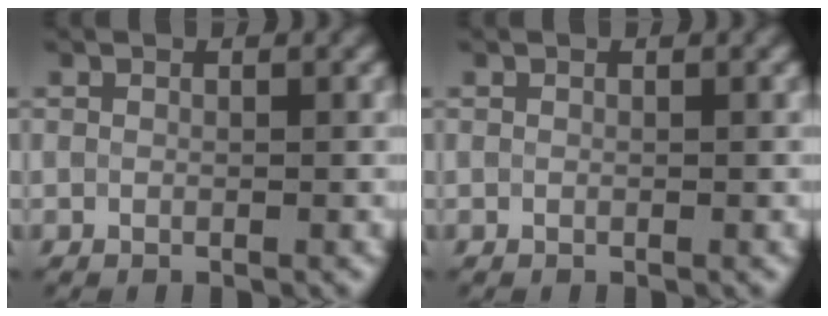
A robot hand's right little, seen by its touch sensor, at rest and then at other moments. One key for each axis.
{"total": 0.0}